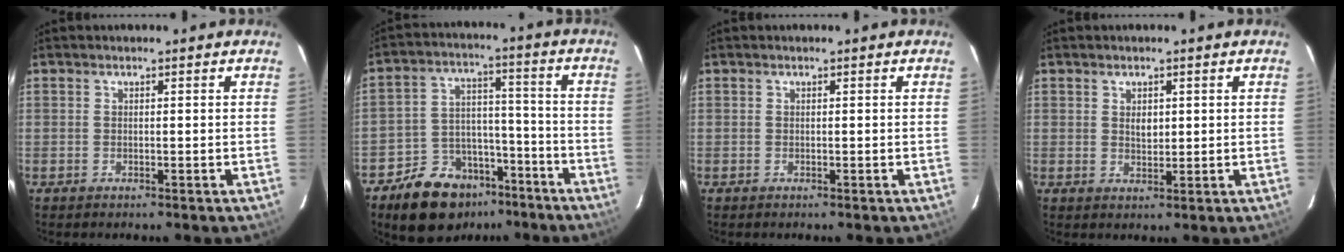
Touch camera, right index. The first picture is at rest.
{"total": 14.5, "force": [-10.1, 9.0, 5.4], "torque": [-0.118, 0.039, -0.142]}
{"total": 0.0}
{"total": 2.3, "force": [0.6, 1.6, 1.5], "torque": [-0.022, 0.001, 0.012]}